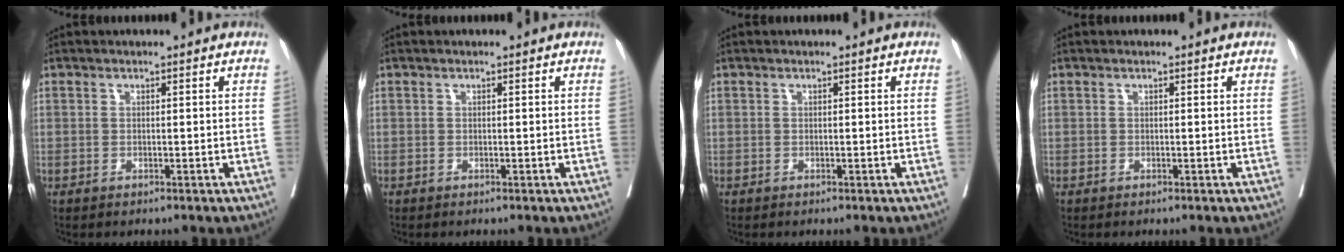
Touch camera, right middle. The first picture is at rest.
{"total": 0.0}
{"total": 0.0}
{"total": 0.0}